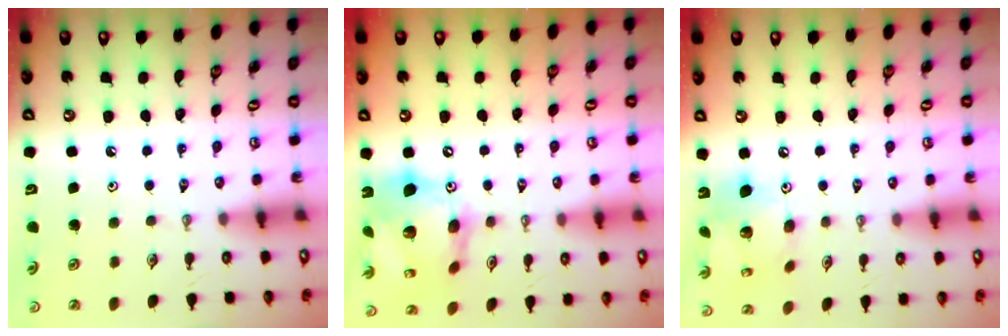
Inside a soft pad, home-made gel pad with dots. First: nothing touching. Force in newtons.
{"total": 19.2, "press": 19.1, "slide": 2.0}
{"total": 12.9, "press": 12.8, "slide": 0.9}